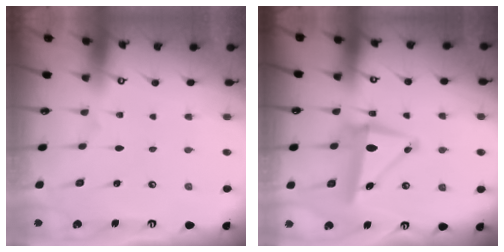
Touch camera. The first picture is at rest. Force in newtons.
{"total": 9.7, "press": 9.5, "slide": 1.9}